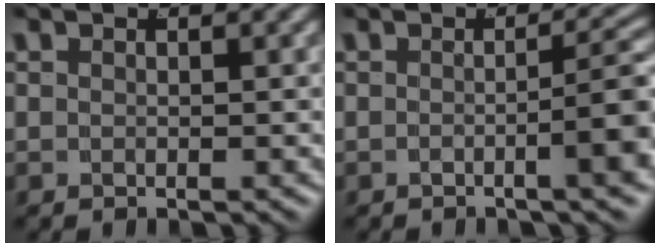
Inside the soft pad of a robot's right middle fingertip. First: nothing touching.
{"total": 4.1, "force": [-1.1, 0.5, 3.9], "torque": [-0.043, 0.004, -0.019]}